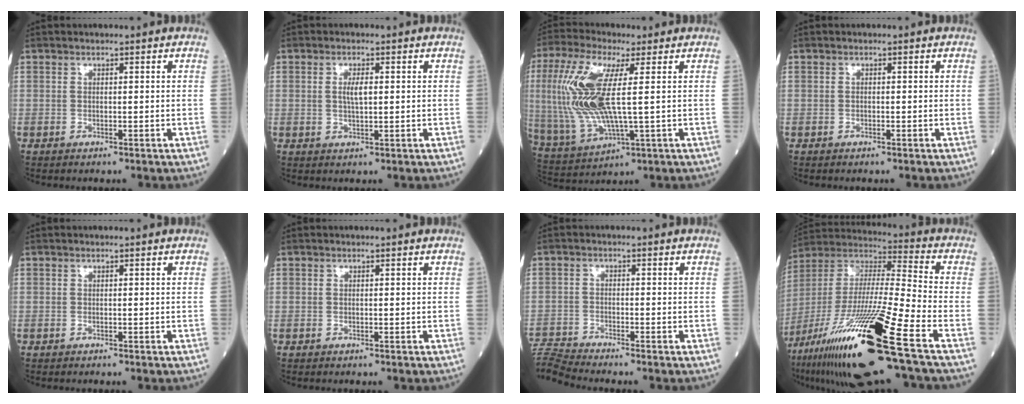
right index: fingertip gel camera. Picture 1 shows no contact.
{"total": 2.5, "force": [0.4, 0.6, 2.4], "torque": [-0.049, -0.001, 0.007]}
{"total": 13.9, "force": [1.7, 3.3, 13.4], "torque": [-0.317, 0.004, 0.036]}
{"total": 0.0}
{"total": 0.0}
{"total": 0.0}
{"total": 5.0, "force": [-4.6, -1.8, -0.3], "torque": [-0.012, -0.009, -0.093]}
{"total": 26.4, "force": [-14.3, 0.4, 22.1], "torque": [-0.430, -0.053, -0.261]}